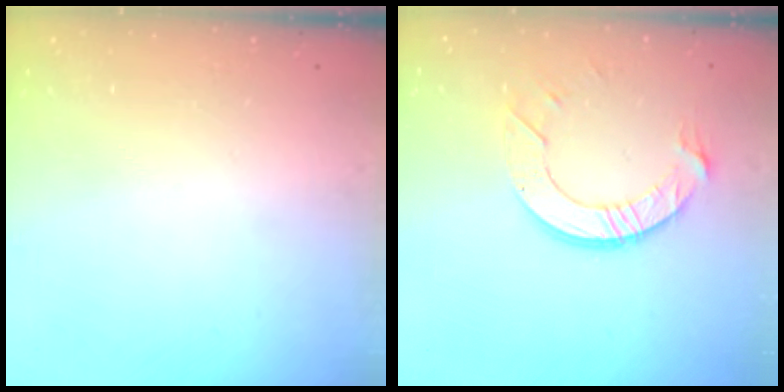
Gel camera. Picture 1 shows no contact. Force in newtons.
{"total": 9.7, "press": 9.7, "slide": 0.8}